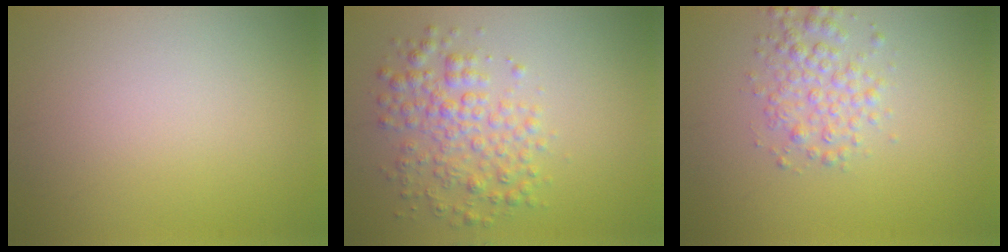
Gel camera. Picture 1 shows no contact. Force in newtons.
{"total": 4.0, "press": 4.0, "slide": 0.1}
{"total": 2.9, "press": 2.9, "slide": 0.0}